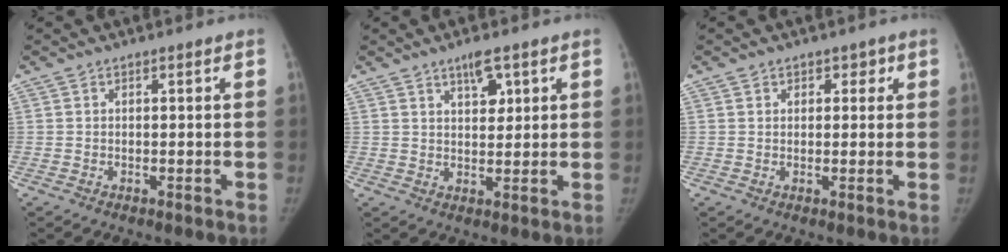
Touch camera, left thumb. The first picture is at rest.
{"total": 4.4, "force": [2.6, 1.8, 3.1], "torque": [-0.038, -0.017, 0.043]}
{"total": 2.3, "force": [1.2, 1.8, 0.7], "torque": [0.018, -0.004, 0.011]}